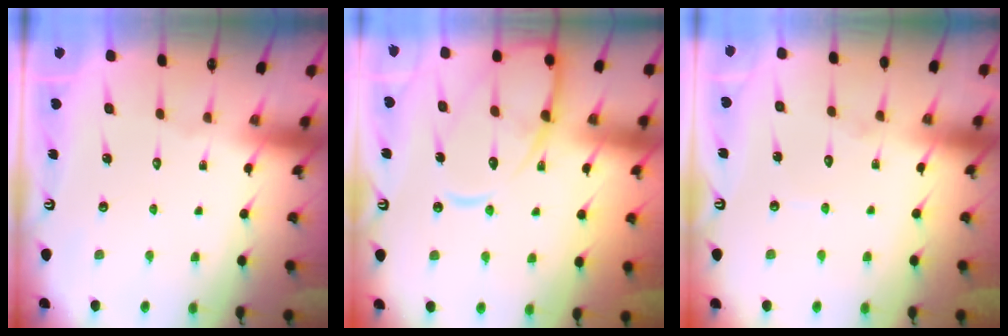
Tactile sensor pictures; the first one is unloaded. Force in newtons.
{"total": 14.1, "press": 14.0, "slide": 1.3}
{"total": 4.0, "press": 4.0, "slide": 0.3}